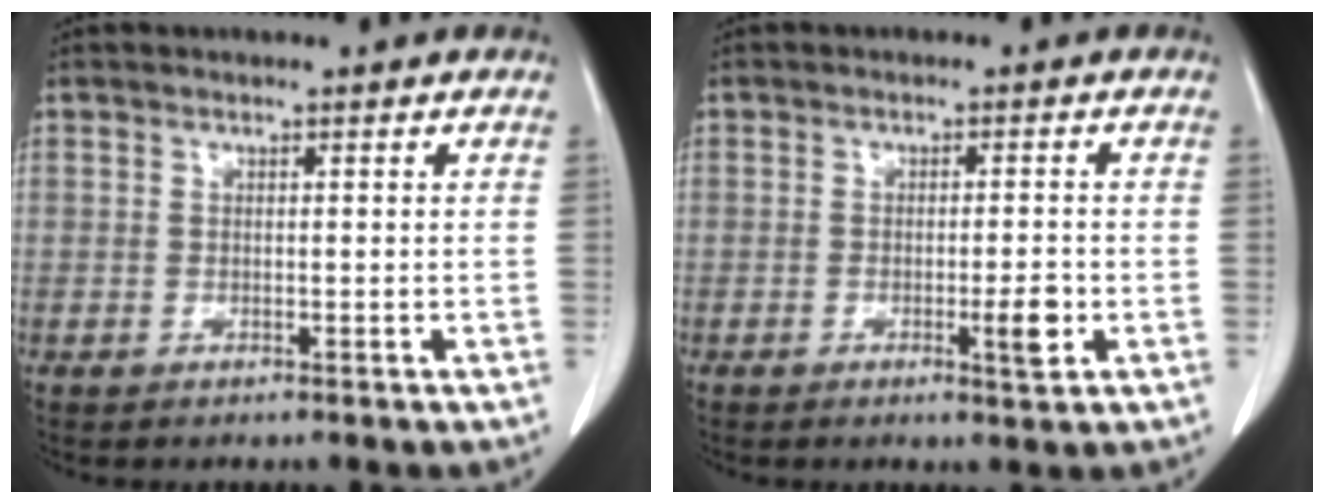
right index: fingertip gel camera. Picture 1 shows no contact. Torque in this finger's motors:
{"motor_torque": [0.37, -0.27, 0.16, 0.04]}